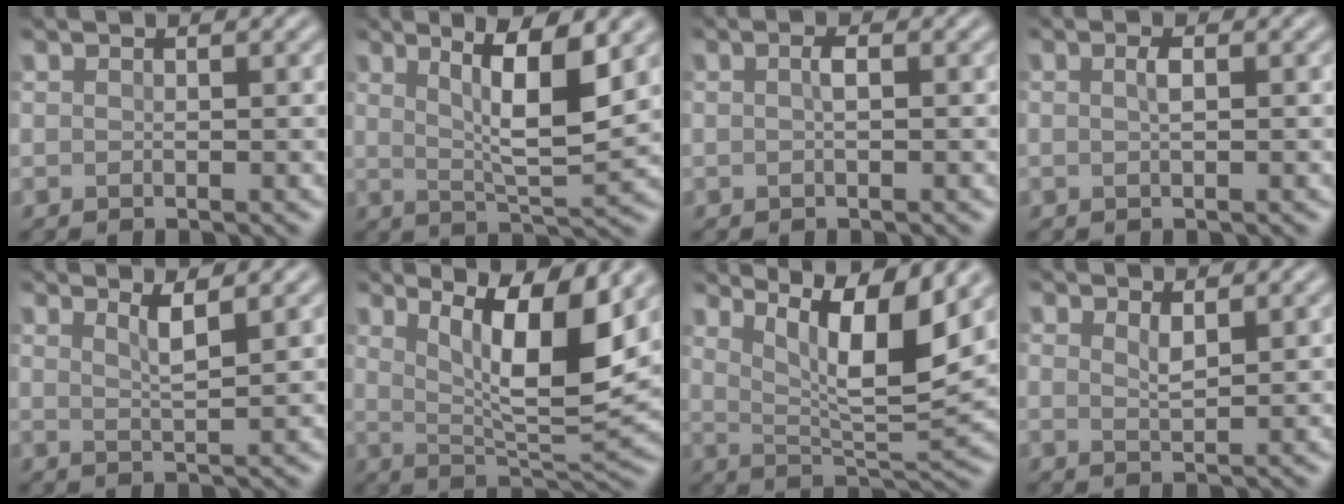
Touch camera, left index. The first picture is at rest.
{"total": 6.6, "force": [2.3, 1.3, 6.0], "torque": [-0.097, -0.009, 0.045]}
{"total": 0.9, "force": [-0.2, 0.2, 0.9], "torque": [-0.020, 0.002, -0.004]}
{"total": 0.9, "force": [-0.1, 0.2, 0.8], "torque": [-0.018, 0.001, -0.002]}
{"total": 2.1, "force": [1.1, 0.5, 1.7], "torque": [-0.019, -0.003, 0.017]}
{"total": 9.7, "force": [4.1, 2.4, 8.5], "torque": [-0.136, -0.009, 0.074]}
{"total": 9.3, "force": [5.0, 2.0, 7.6], "torque": [-0.122, -0.003, 0.090]}
{"total": 1.0, "force": [0.6, 0.3, 0.8], "torque": [-0.020, -0.005, 0.013]}